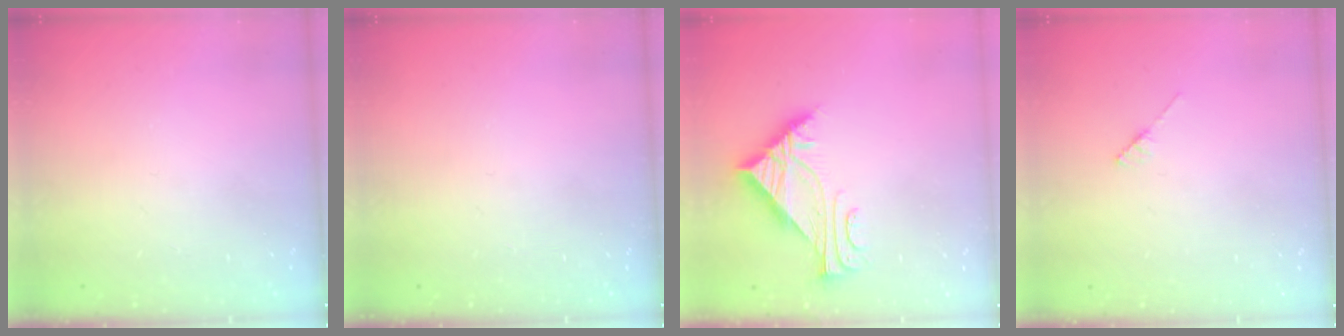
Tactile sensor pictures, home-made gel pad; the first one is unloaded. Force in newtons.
{"total": 0.0}
{"total": 6.0, "press": 6.0, "slide": 0.8}
{"total": 2.2, "press": 2.2, "slide": 0.2}